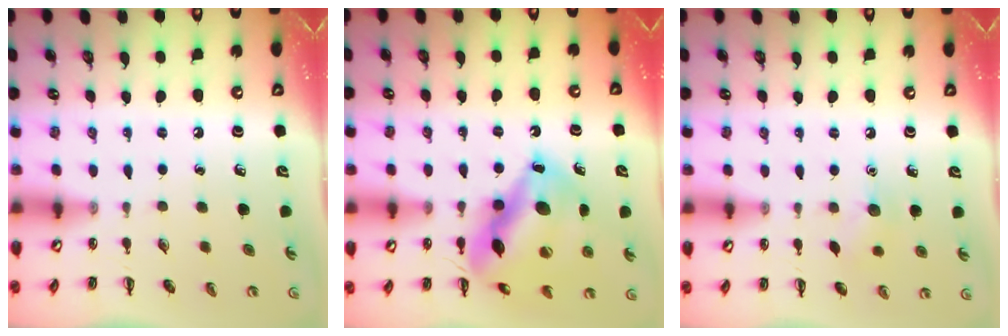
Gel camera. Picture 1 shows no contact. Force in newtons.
{"total": 16.9, "press": 16.8, "slide": 1.8}
{"total": 7.4, "press": 7.2, "slide": 1.7}